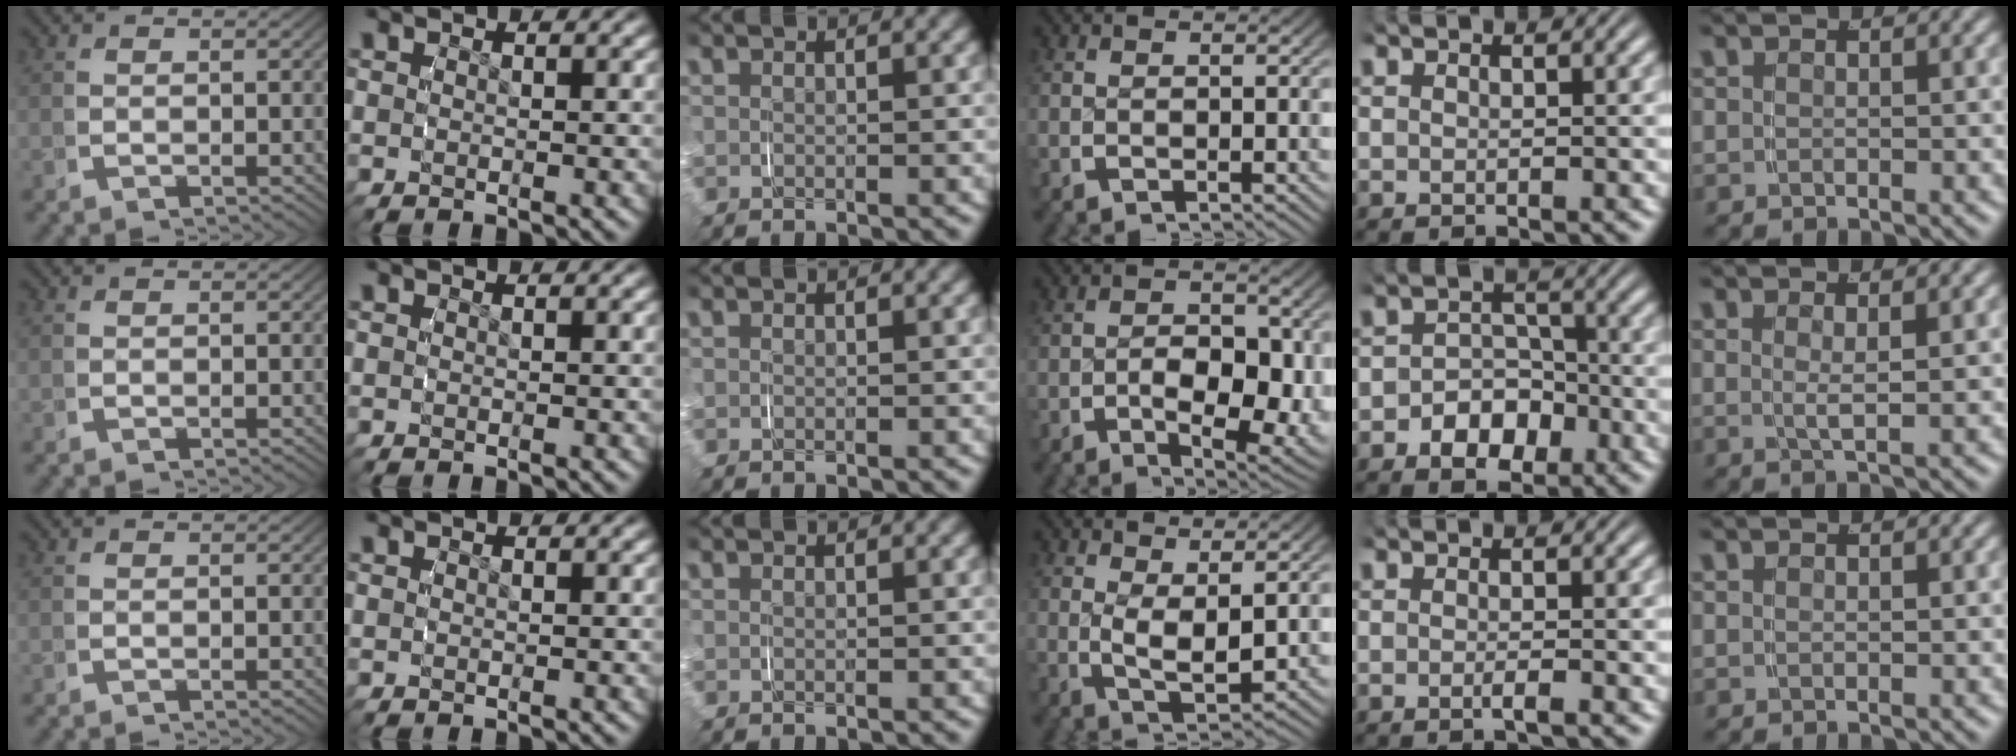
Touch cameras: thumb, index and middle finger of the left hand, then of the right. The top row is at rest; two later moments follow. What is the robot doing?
{"motion": "grasp_and_lifting", "object": "map"}